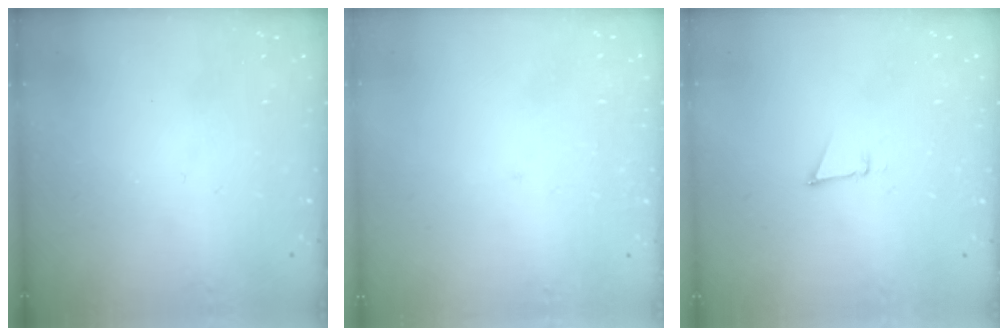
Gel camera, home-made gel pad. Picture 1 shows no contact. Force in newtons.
{"total": 2.0, "press": 2.0, "slide": 0.1}
{"total": 2.6, "press": 2.5, "slide": 0.8}